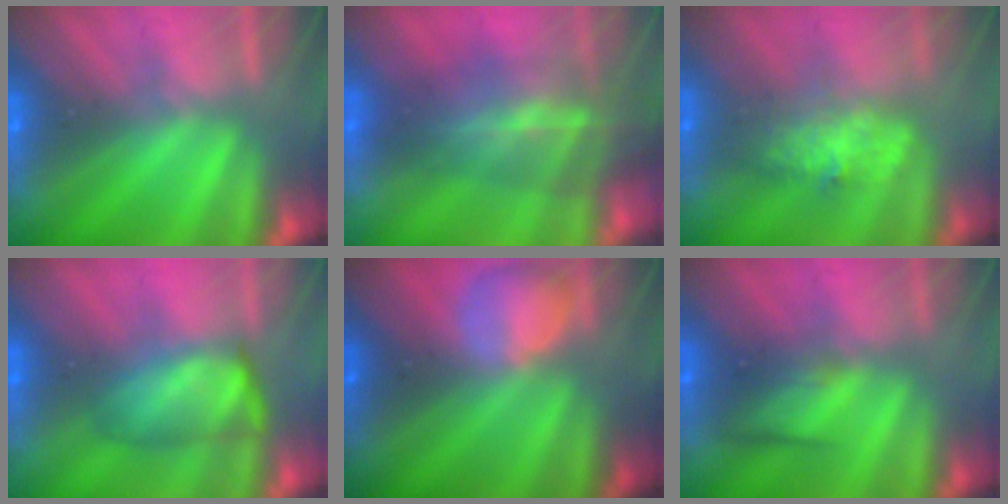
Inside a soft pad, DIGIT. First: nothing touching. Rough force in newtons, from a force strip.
{"total": 5.8}
{"total": 2.6}
{"total": 4.5}
{"total": 2.4}
{"total": 2.4}